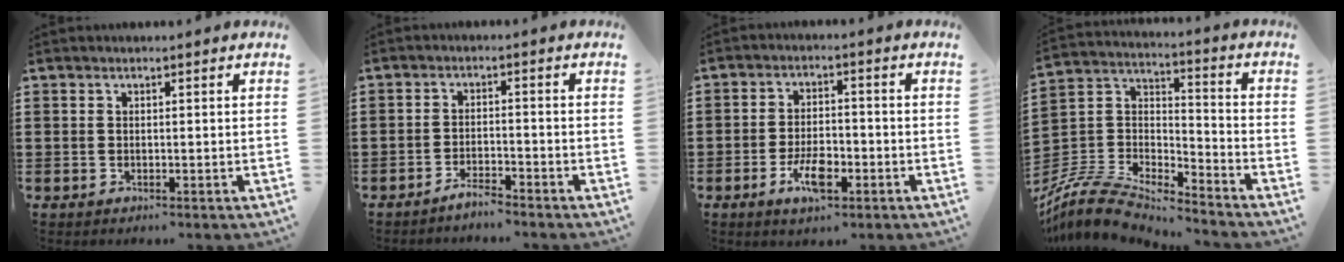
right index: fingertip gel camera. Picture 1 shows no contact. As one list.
[{"total": 2.6, "force": [-2.5, 0.0, 0.5], "torque": [-0.013, 0.004, -0.049]}, {"total": 5.9, "force": [-2.6, 2.4, 4.7], "torque": [-0.088, 0.001, -0.052]}, {"total": 8.3, "force": [-7.8, 1.8, 2.3], "torque": [-0.068, 0.001, -0.163]}]